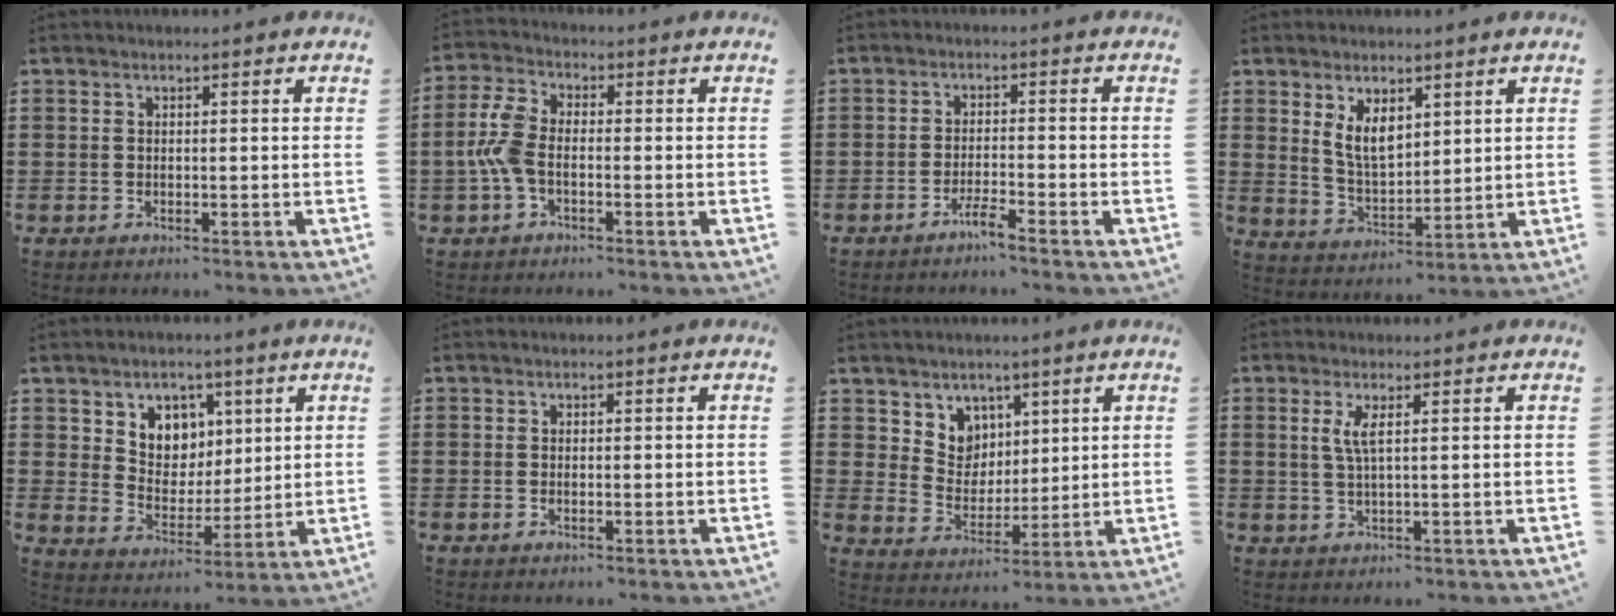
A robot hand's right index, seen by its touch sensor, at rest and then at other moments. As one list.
[{"total": 6.1, "force": [-1.1, 3.3, 5.0], "torque": [-0.132, -0.003, -0.031]}, {"total": 2.8, "force": [-2.3, 0.0, 1.5], "torque": [-0.034, 0.001, -0.045]}, {"total": 5.8, "force": [2.8, 3.1, 4.1], "torque": [-0.090, 0.002, 0.053]}, {"total": 6.1, "force": [3.2, 5.2, 0.5], "torque": [-0.040, -0.011, 0.056]}, {"total": 0.6, "force": [-0.1, 0.3, 0.5], "torque": [-0.012, -0.001, -0.002]}, {"total": 6.2, "force": [3.8, 4.8, 0.2], "torque": [-0.040, -0.009, 0.075]}, {"total": 2.9, "force": [0.9, 0.3, 2.7], "torque": [-0.058, 0.000, 0.014]}]